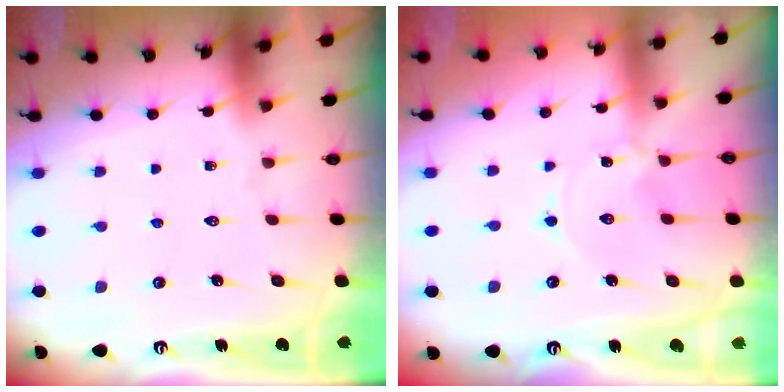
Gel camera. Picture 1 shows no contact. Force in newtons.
{"total": 0.0}